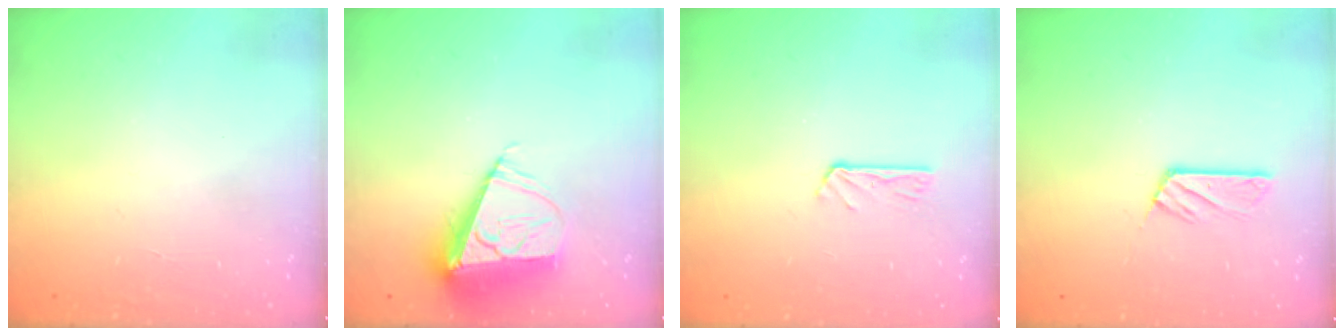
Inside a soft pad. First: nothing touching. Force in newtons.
{"total": 10.7, "press": 10.7, "slide": 0.8}
{"total": 3.8, "press": 3.7, "slide": 0.5}
{"total": 5.2, "press": 5.2, "slide": 0.1}